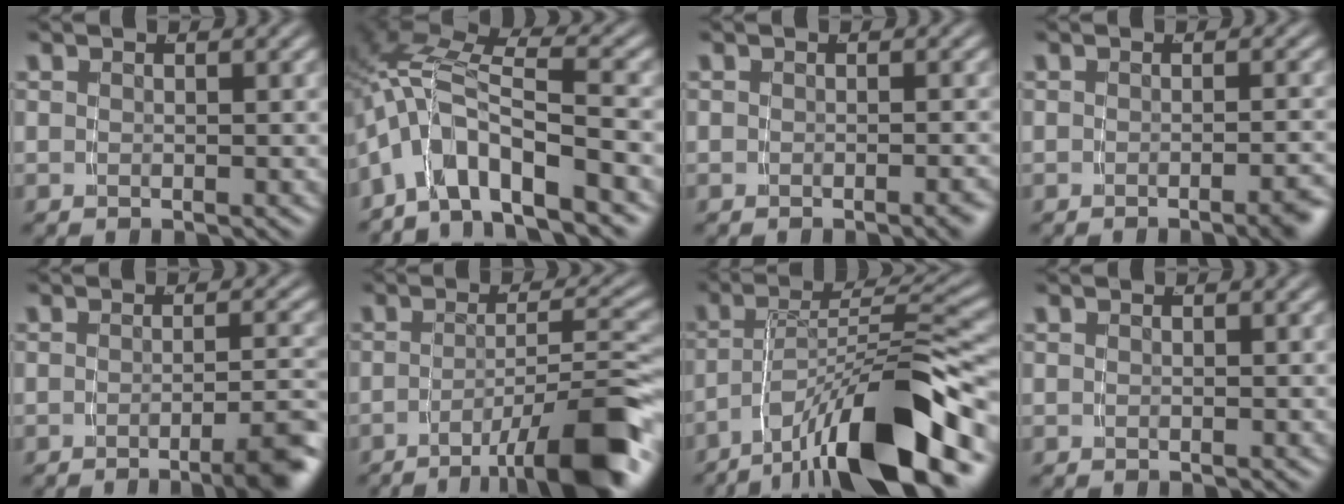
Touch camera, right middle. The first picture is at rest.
{"total": 8.3, "force": [-1.3, 5.8, 5.8], "torque": [-0.145, -0.013, -0.019]}
{"total": 0.9, "force": [-0.6, 0.2, 0.7], "torque": [-0.003, 0.009, -0.014]}
{"total": 2.1, "force": [-1.4, 0.1, 1.6], "torque": [-0.015, 0.010, -0.028]}
{"total": 4.7, "force": [-2.8, 0.5, 3.7], "torque": [-0.038, 0.004, -0.049]}
{"total": 9.3, "force": [-5.6, 1.3, 7.4], "torque": [-0.095, -0.013, -0.076]}
{"total": 10.4, "force": [-5.9, 2.7, 8.1], "torque": [-0.110, 0.006, -0.090]}
{"total": 0.0}